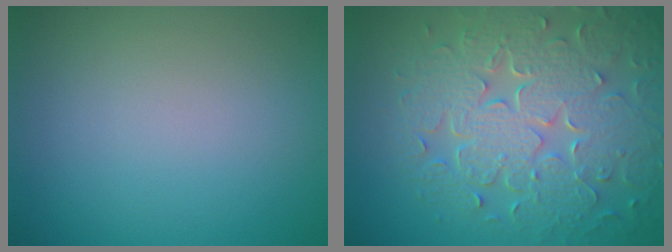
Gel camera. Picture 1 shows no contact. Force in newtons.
{"total": 8.7, "press": 6.3, "slide": 6.0}